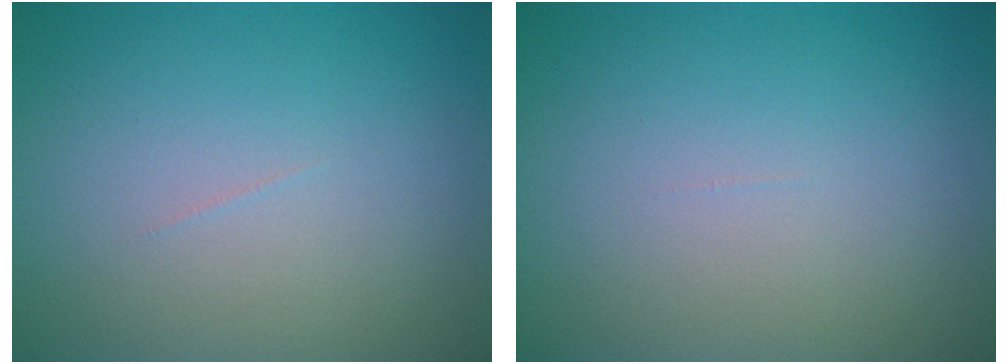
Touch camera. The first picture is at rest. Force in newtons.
{"total": 0.0}